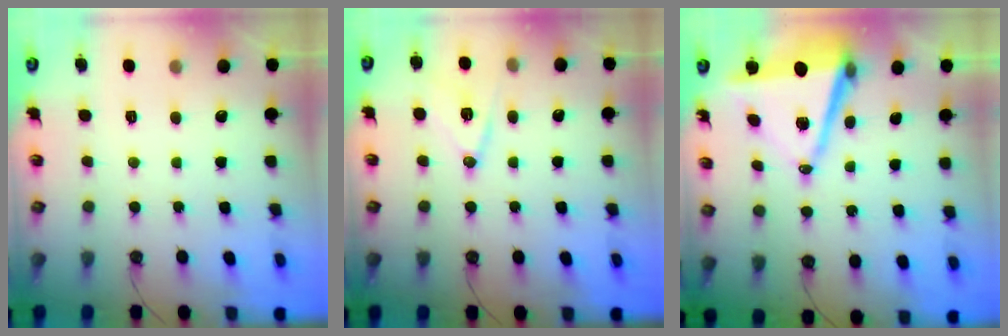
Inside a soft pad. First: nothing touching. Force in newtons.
{"total": 11.9, "press": 11.4, "slide": 3.3}
{"total": 10.7, "press": 9.9, "slide": 4.1}